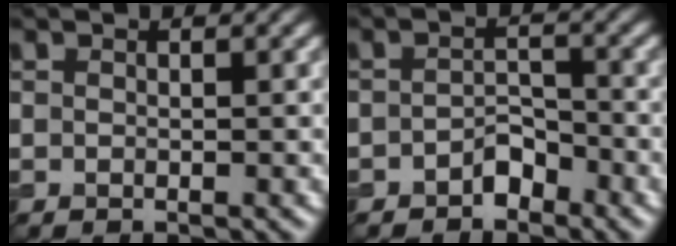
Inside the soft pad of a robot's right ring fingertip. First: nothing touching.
{"total": 2.0, "force": [-1.5, 1.0, 0.8], "torque": [-0.012, 0.008, -0.027]}